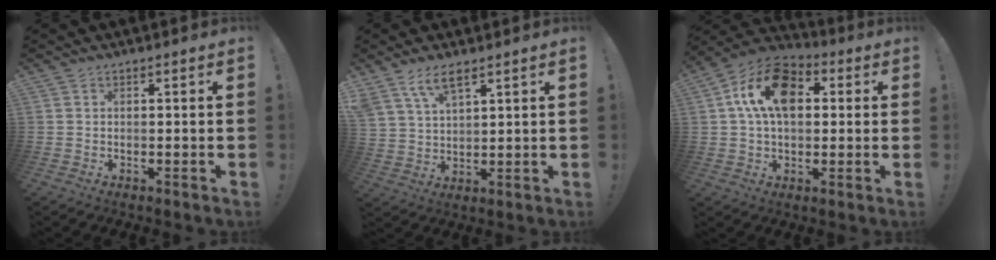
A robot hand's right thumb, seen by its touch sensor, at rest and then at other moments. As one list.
[{"total": 7.6, "force": [5.4, 3.3, 4.2], "torque": [-0.083, -0.017, 0.102]}, {"total": 16.9, "force": [4.5, 10.9, 12.1], "torque": [-0.198, 0.008, 0.081]}]